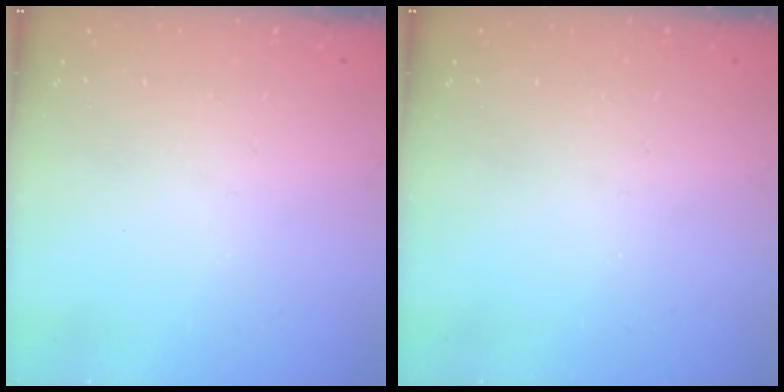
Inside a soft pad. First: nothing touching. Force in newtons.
{"total": 0.0}